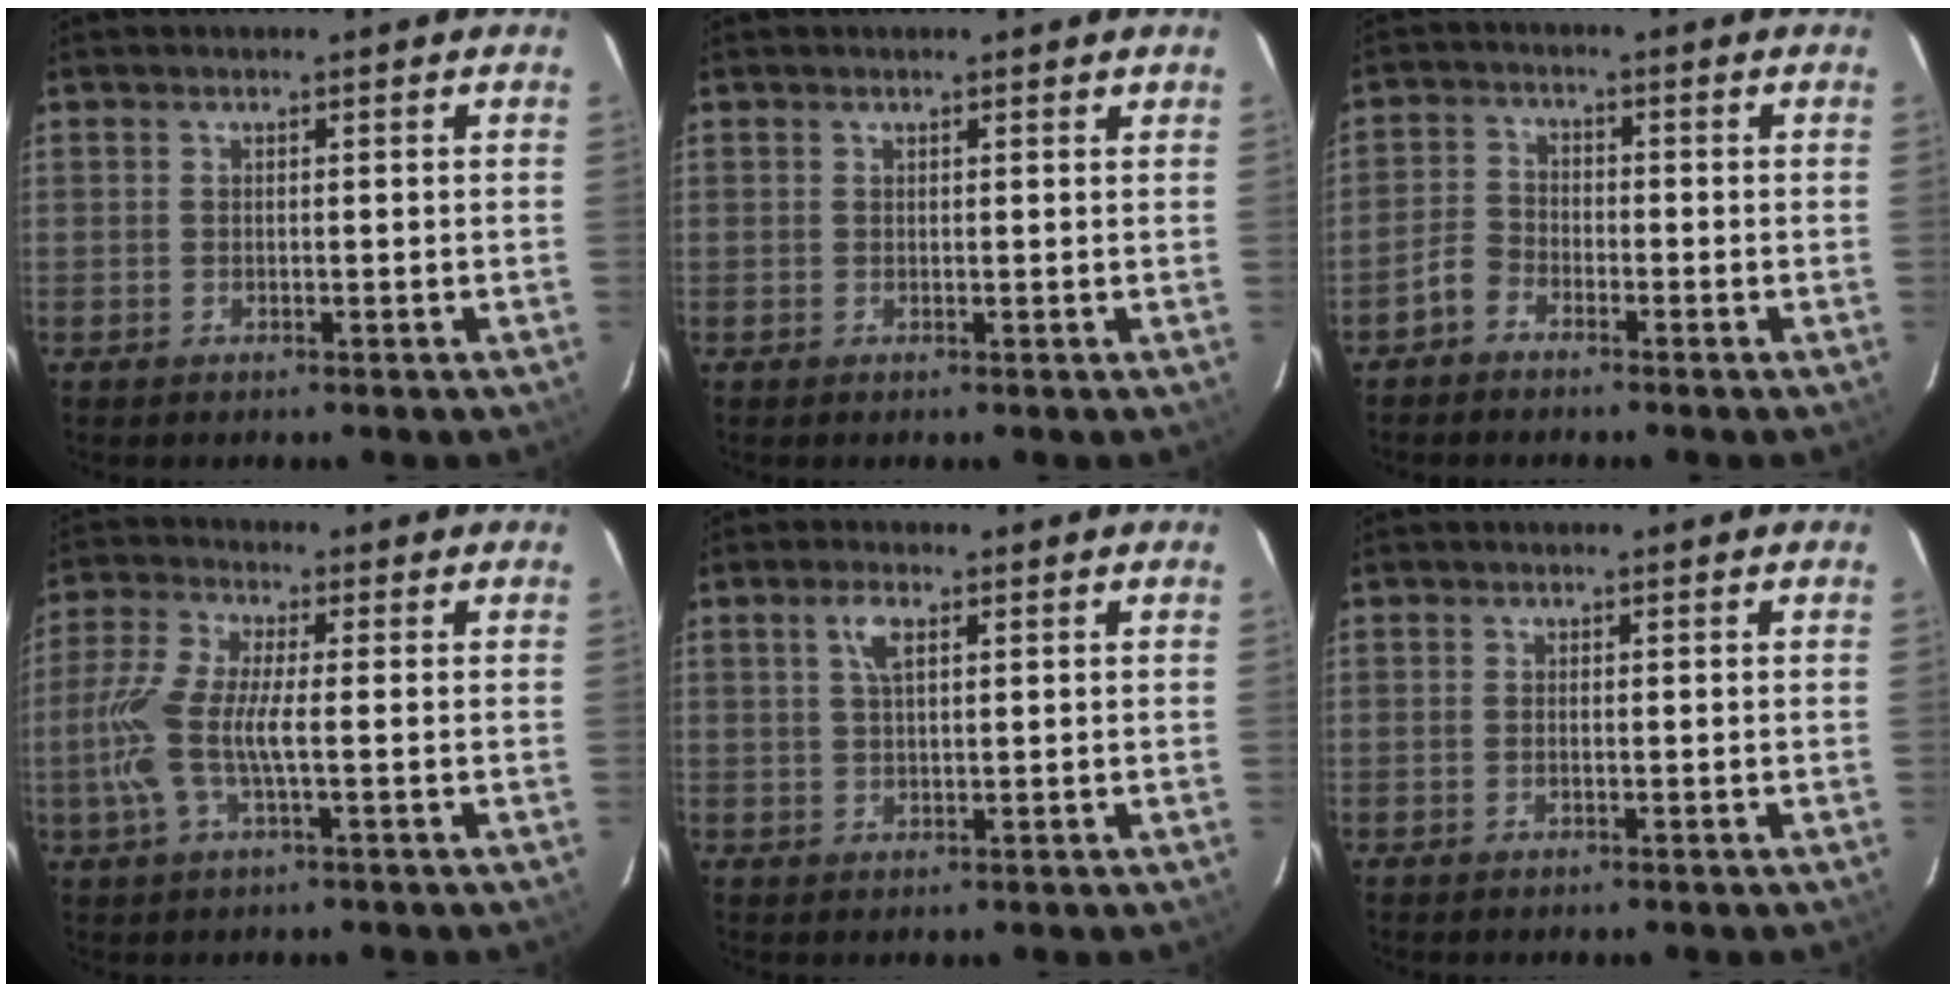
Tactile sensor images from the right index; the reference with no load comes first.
{"total": 1.4, "force": [1.2, 0.5, 0.5], "torque": [-0.010, 0.005, 0.013]}
{"total": 3.4, "force": [-2.6, 2.0, 1.0], "torque": [-0.024, 0.013, -0.053]}
{"total": 9.3, "force": [-1.6, 1.9, 8.9], "torque": [-0.203, 0.001, -0.033]}
{"total": 3.3, "force": [1.3, 1.2, 2.7], "torque": [-0.055, 0.007, 0.026]}
{"total": 0.6, "force": [-0.2, 0.0, 0.6], "torque": [-0.012, 0.001, -0.004]}